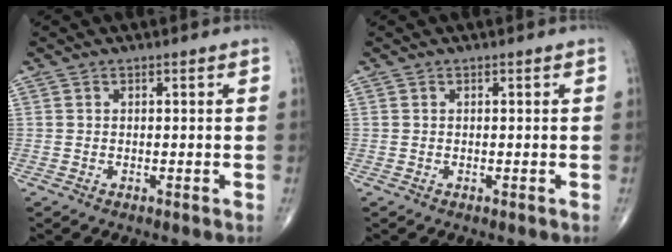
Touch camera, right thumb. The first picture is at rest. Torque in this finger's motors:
{"motor_torque": [-0.05, 0.05, 0.00, 0.00, 0.00]}